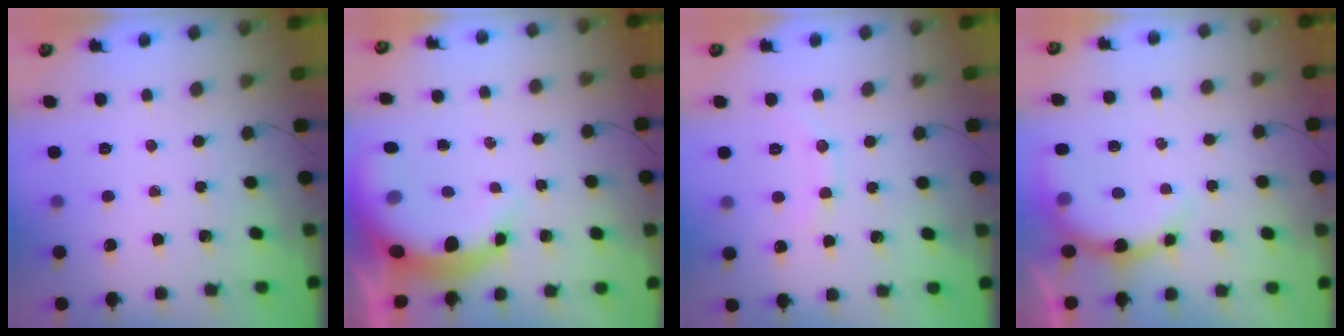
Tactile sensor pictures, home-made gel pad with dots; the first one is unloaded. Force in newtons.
{"total": 10.5, "press": 10.2, "slide": 2.2}
{"total": 7.3, "press": 7.3, "slide": 0.9}
{"total": 8.6, "press": 8.4, "slide": 1.9}